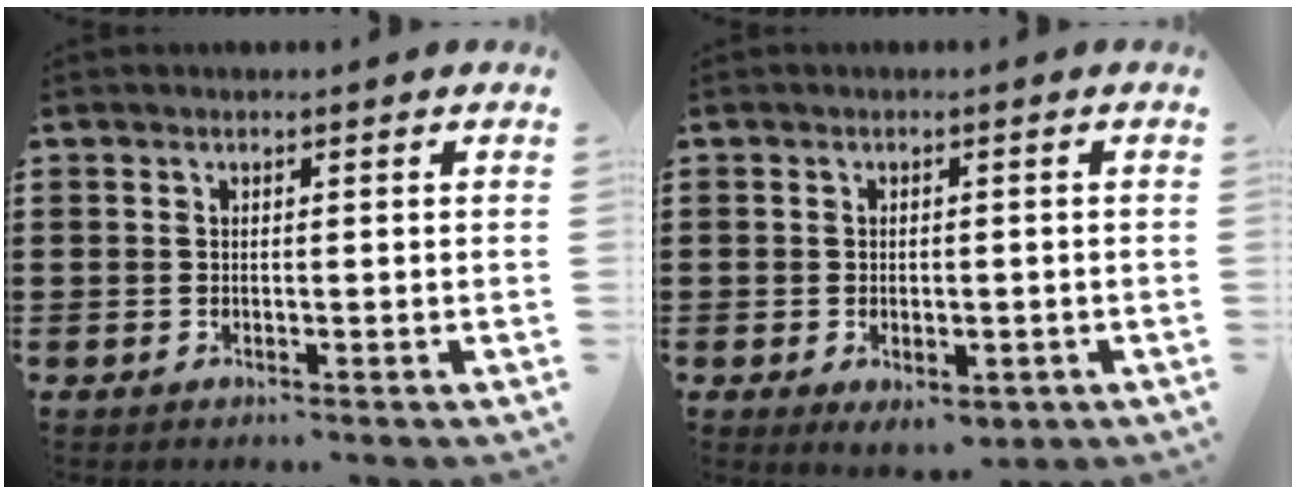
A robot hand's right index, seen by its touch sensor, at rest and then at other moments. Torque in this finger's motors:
{"motor_torque": [0.56, 0.13, 0.22, 0.06]}